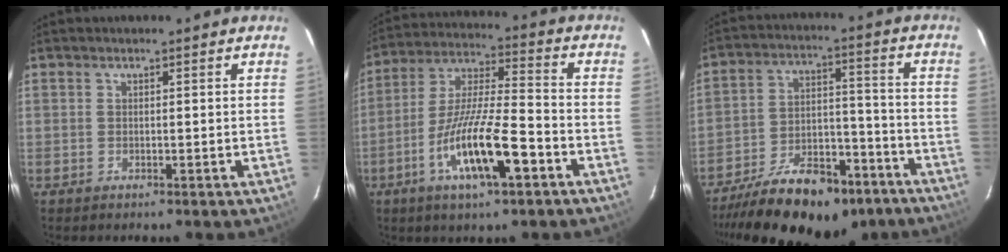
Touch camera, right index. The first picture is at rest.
{"total": 14.7, "force": [-6.8, 3.0, 12.7], "torque": [-0.251, -0.013, -0.128]}
{"total": 22.3, "force": [-16.6, 9.7, 11.4], "torque": [-0.214, 0.007, -0.236]}